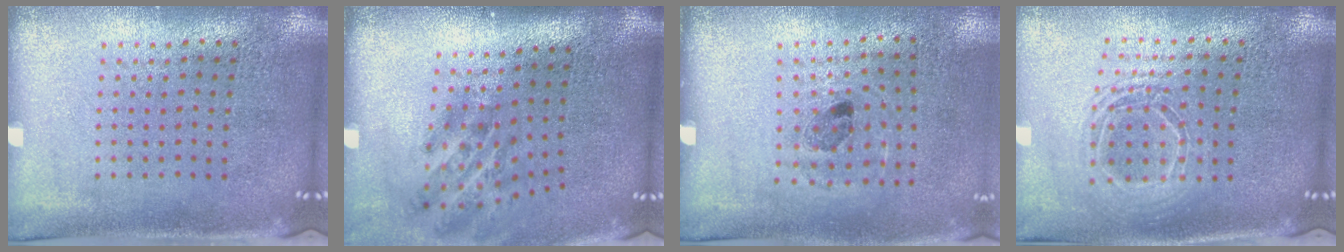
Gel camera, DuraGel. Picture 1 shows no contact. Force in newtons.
{"total": 1.9, "press": 1.2, "slide": 1.5}
{"total": 1.0, "press": 0.7, "slide": 0.7}
{"total": 1.7, "press": 1.4, "slide": 0.9}